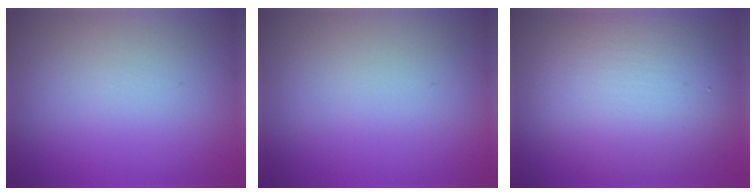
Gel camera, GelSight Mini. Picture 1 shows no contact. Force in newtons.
{"total": 0.0}
{"total": 9.3, "press": 9.3, "slide": 0.4}